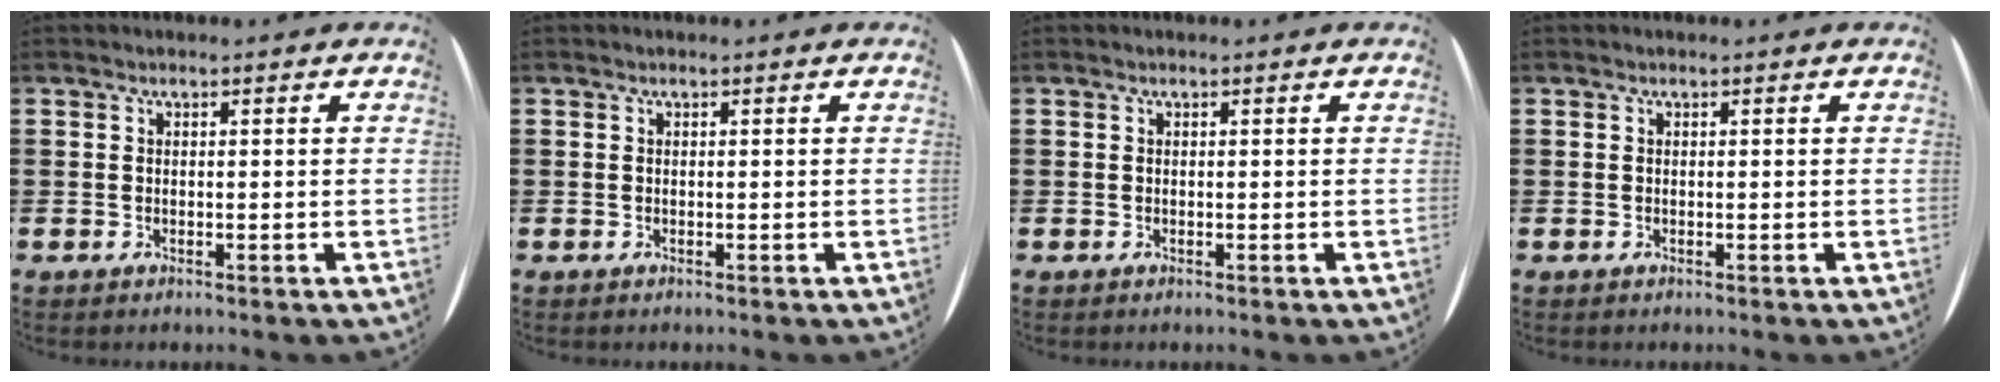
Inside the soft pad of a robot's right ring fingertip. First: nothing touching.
{"total": 0.0}
{"total": 0.0}
{"total": 0.0}